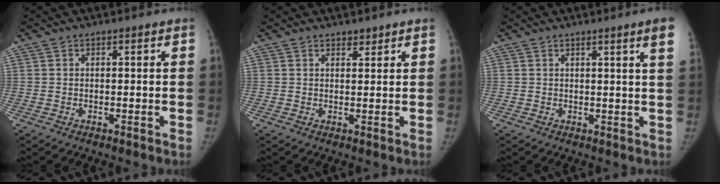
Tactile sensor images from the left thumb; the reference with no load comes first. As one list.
[{"total": 1.4, "force": [1.2, 0.6, 0.3], "torque": [0.008, -0.008, 0.017]}, {"total": 4.6, "force": [2.6, -0.7, 3.7], "torque": [-0.048, -0.013, 0.029]}]